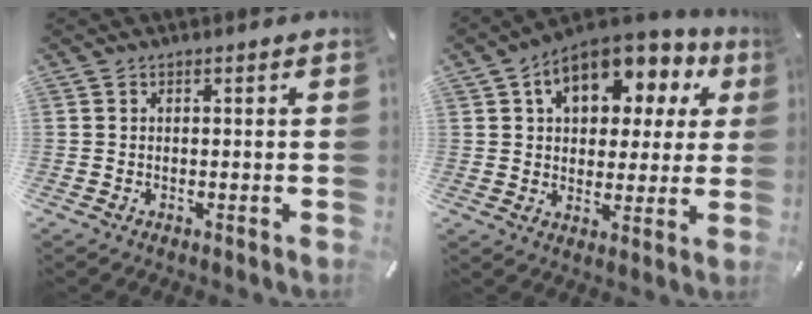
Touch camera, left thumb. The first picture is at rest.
{"total": 12.6, "force": [6.0, 8.4, 7.2], "torque": [-0.112, -0.026, 0.104]}